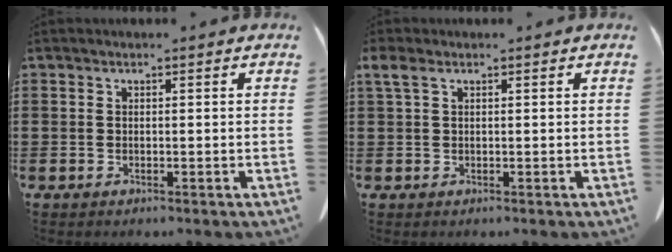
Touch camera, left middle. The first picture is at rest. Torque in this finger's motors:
{"motor_torque": [0.35, 0.07, 0.31, 0.09]}